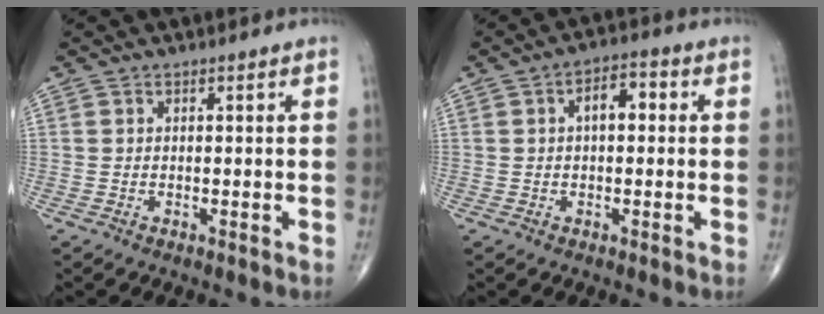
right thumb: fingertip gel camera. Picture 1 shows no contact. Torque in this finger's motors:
{"motor_torque": [0.12, 1.56, 0.50, 0.12, 0.00]}